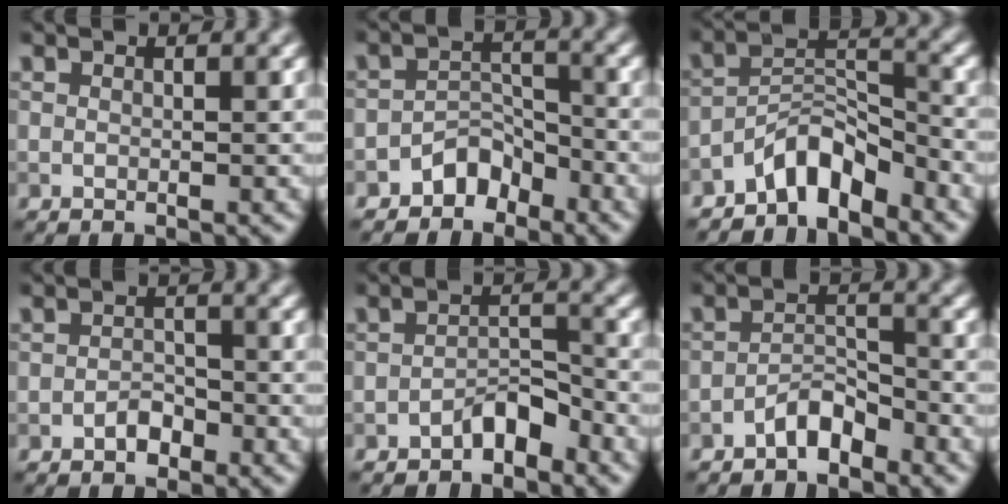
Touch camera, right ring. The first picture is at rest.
{"total": 2.9, "force": [-2.2, 1.7, 0.8], "torque": [-0.004, 0.014, -0.041]}
{"total": 4.6, "force": [-3.7, 1.6, 2.2], "torque": [-0.030, 0.017, -0.074]}
{"total": 1.6, "force": [-1.0, 1.0, 0.8], "torque": [-0.011, 0.006, -0.019]}
{"total": 2.5, "force": [-1.9, 0.9, 1.3], "torque": [-0.016, 0.013, -0.035]}
{"total": 2.6, "force": [-2.1, 0.9, 1.2], "torque": [-0.018, 0.013, -0.040]}